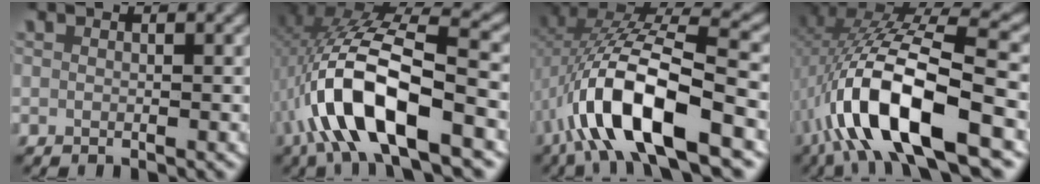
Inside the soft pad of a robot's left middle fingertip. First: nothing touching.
{"total": 10.6, "force": [-1.4, 4.5, 9.5], "torque": [-0.201, -0.007, -0.020]}
{"total": 9.9, "force": [-2.2, 3.9, 8.8], "torque": [-0.179, -0.013, -0.027]}
{"total": 10.9, "force": [-2.0, 4.1, 10.0], "torque": [-0.200, -0.006, -0.026]}